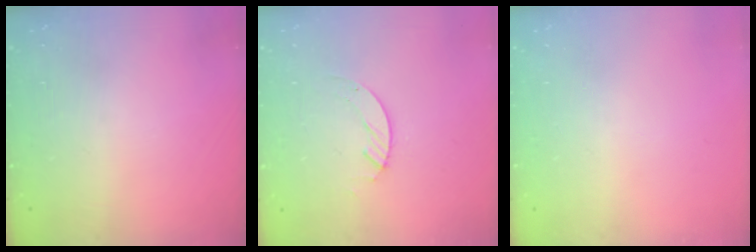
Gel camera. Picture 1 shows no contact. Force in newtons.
{"total": 2.1, "press": 2.1, "slide": 0.2}
{"total": 0.0}